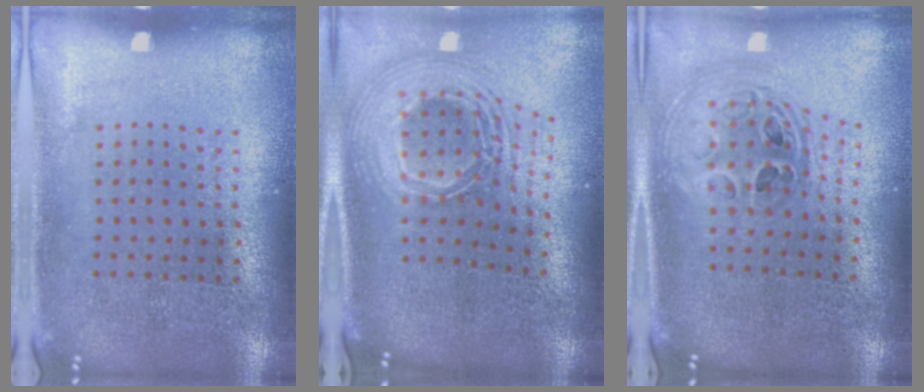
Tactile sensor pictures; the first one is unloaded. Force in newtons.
{"total": 2.8, "press": 1.9, "slide": 2.1}
{"total": 1.2, "press": 1.1, "slide": 0.5}